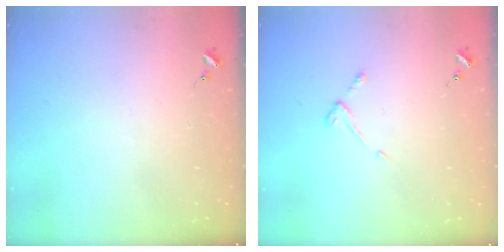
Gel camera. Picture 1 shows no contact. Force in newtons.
{"total": 3.7, "press": 3.7, "slide": 0.5}